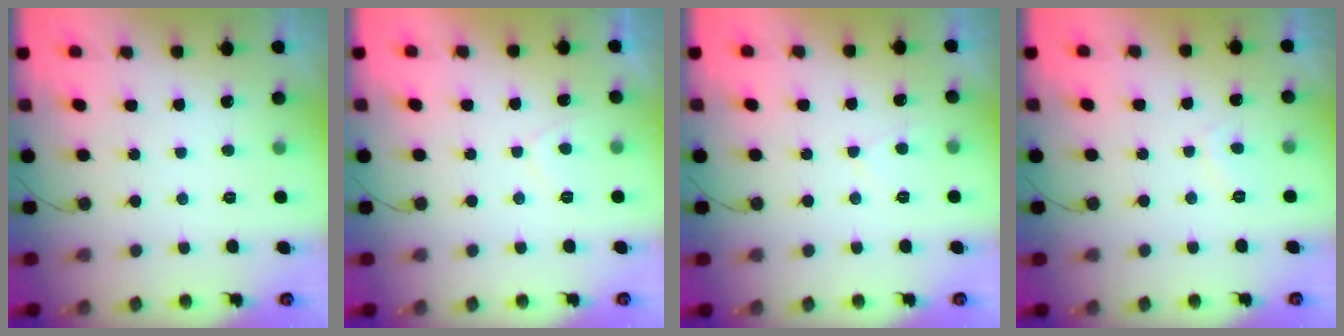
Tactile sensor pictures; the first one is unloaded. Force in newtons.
{"total": 1.8, "press": 1.7, "slide": 0.6}
{"total": 2.3, "press": 2.3, "slide": 0.4}
{"total": 2.3, "press": 2.2, "slide": 0.7}